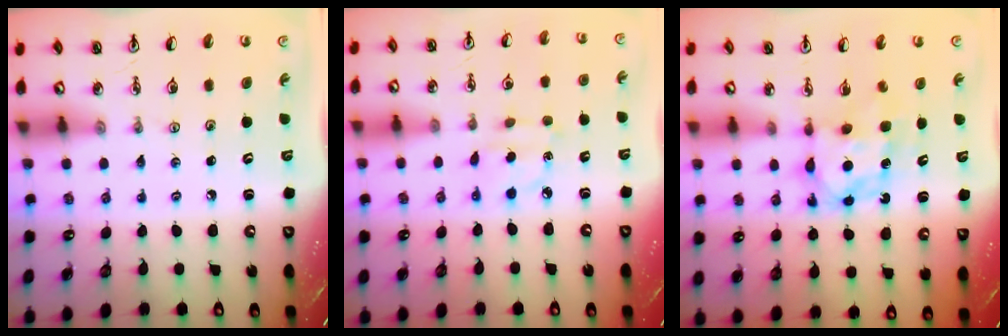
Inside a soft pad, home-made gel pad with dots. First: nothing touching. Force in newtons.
{"total": 2.8, "press": 2.8, "slide": 0.4}
{"total": 7.1, "press": 7.0, "slide": 0.5}